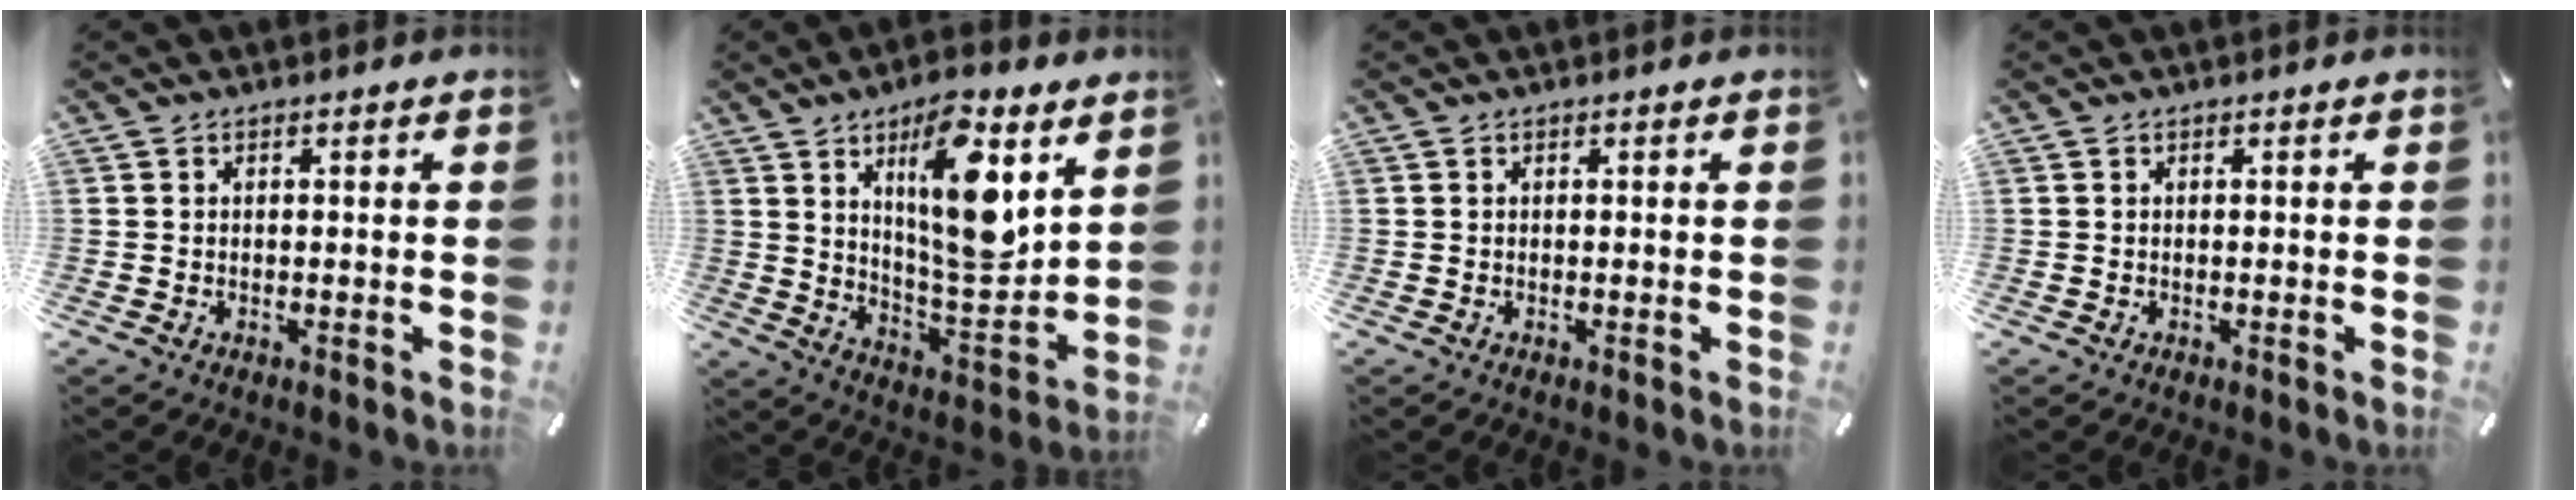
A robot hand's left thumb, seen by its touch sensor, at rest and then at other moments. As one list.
[{"total": 17.0, "force": [8.2, 6.4, 13.5], "torque": [-0.227, -0.044, 0.131]}, {"total": 0.0}, {"total": 0.0}]